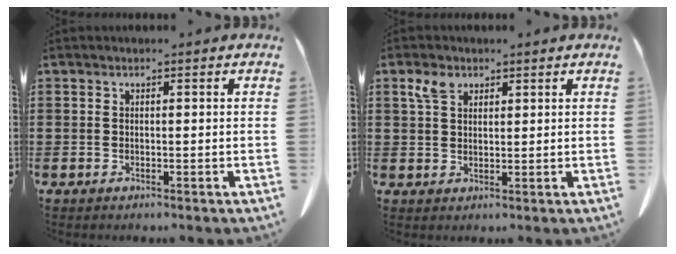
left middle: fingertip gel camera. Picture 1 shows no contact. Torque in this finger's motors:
{"motor_torque": [-0.34, 0.76, -0.34, -0.06]}